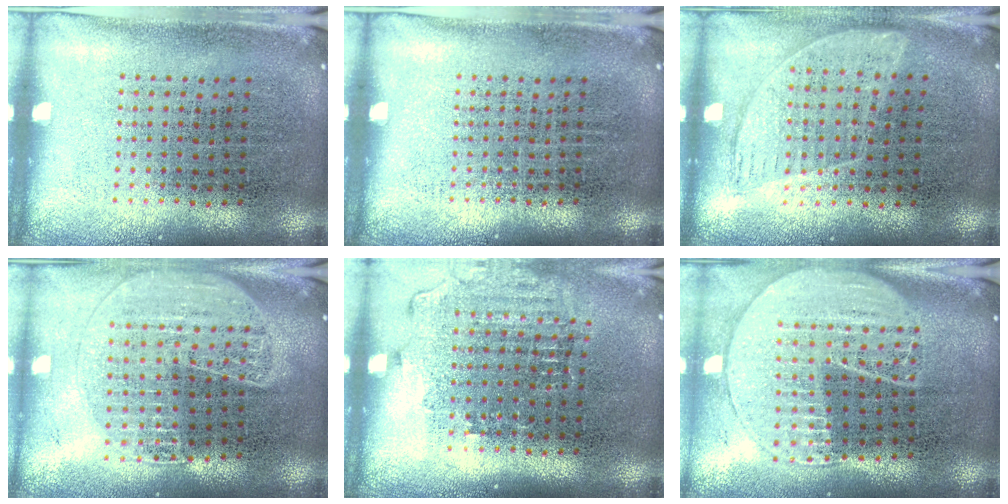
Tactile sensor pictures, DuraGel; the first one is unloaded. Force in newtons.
{"total": 0.0}
{"total": 0.9, "press": 0.8, "slide": 0.5}
{"total": 1.8, "press": 1.7, "slide": 0.7}
{"total": 1.5, "press": 1.3, "slide": 0.7}
{"total": 1.9, "press": 1.8, "slide": 0.8}